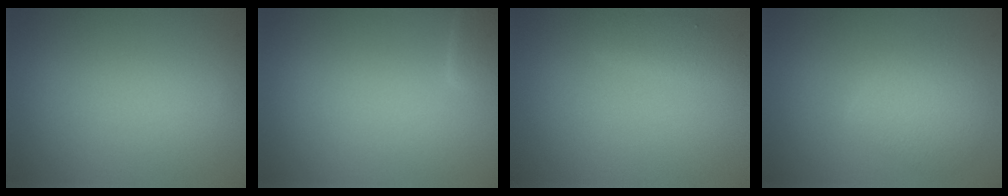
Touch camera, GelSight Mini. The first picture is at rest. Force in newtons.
{"total": 1.5, "press": 1.5, "slide": 0.1}
{"total": 1.6, "press": 1.6, "slide": 0.1}
{"total": 2.9, "press": 2.9, "slide": 0.0}